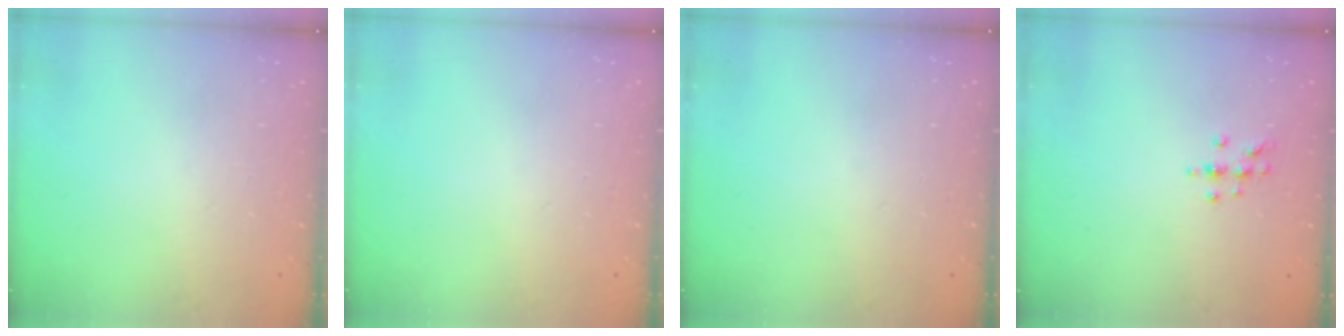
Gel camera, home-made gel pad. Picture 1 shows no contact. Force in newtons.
{"total": 0.0}
{"total": 0.0}
{"total": 6.3, "press": 6.2, "slide": 0.7}